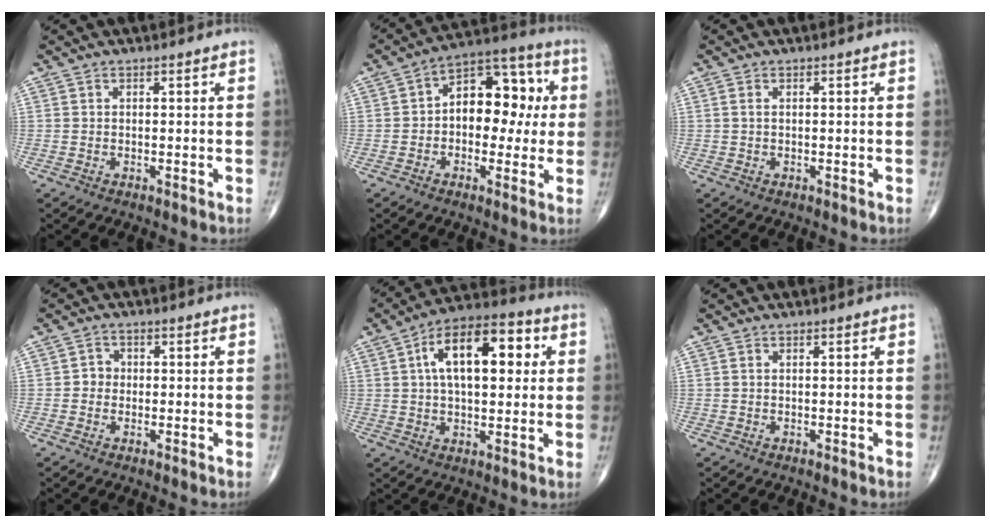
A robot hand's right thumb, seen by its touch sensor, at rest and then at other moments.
{"total": 14.1, "force": [0.9, 9.0, 10.8], "torque": [-0.106, 0.036, 0.002]}
{"total": 0.9, "force": [0.2, 0.4, 0.7], "torque": [-0.019, 0.004, 0.005]}
{"total": 2.2, "force": [-0.3, 2.0, 0.8], "torque": [0.003, 0.008, -0.010]}
{"total": 16.7, "force": [3.9, 8.2, 13.9], "torque": [-0.196, 0.021, 0.054]}
{"total": 0.0}